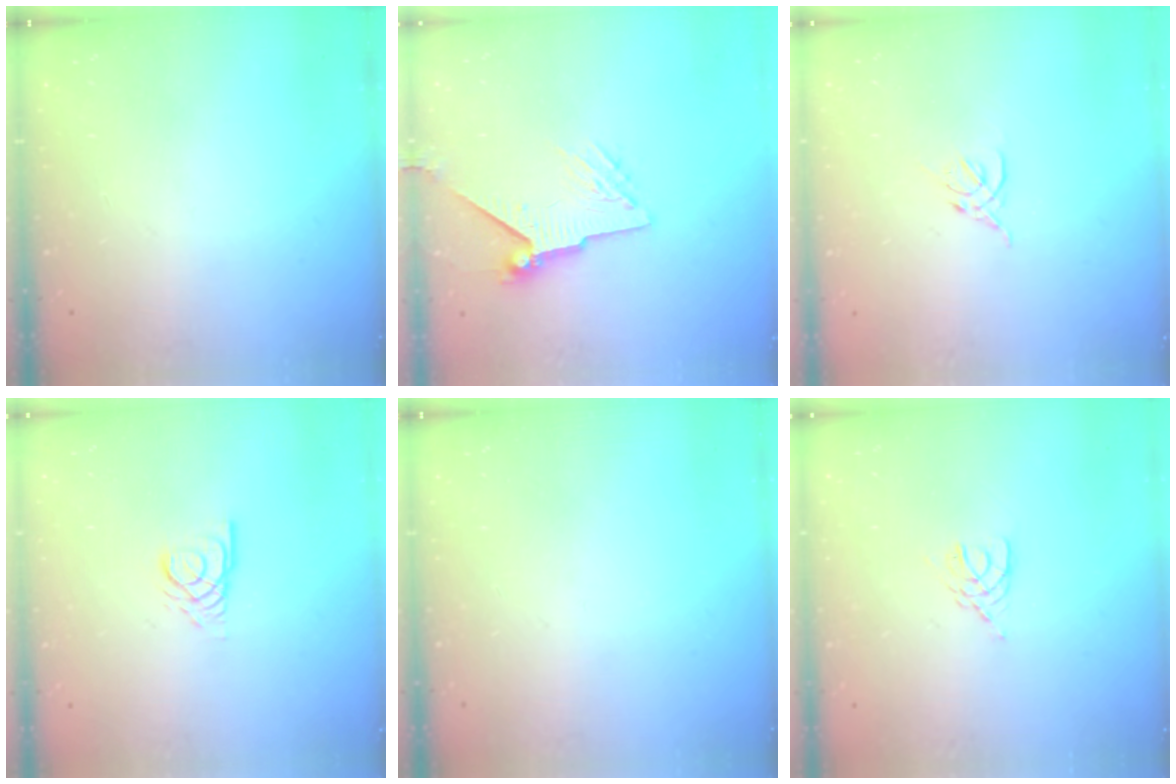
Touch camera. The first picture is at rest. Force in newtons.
{"total": 9.1, "press": 9.1, "slide": 1.0}
{"total": 2.6, "press": 2.5, "slide": 0.8}
{"total": 3.1, "press": 3.0, "slide": 0.2}
{"total": 0.0}
{"total": 3.0, "press": 3.0, "slide": 0.5}